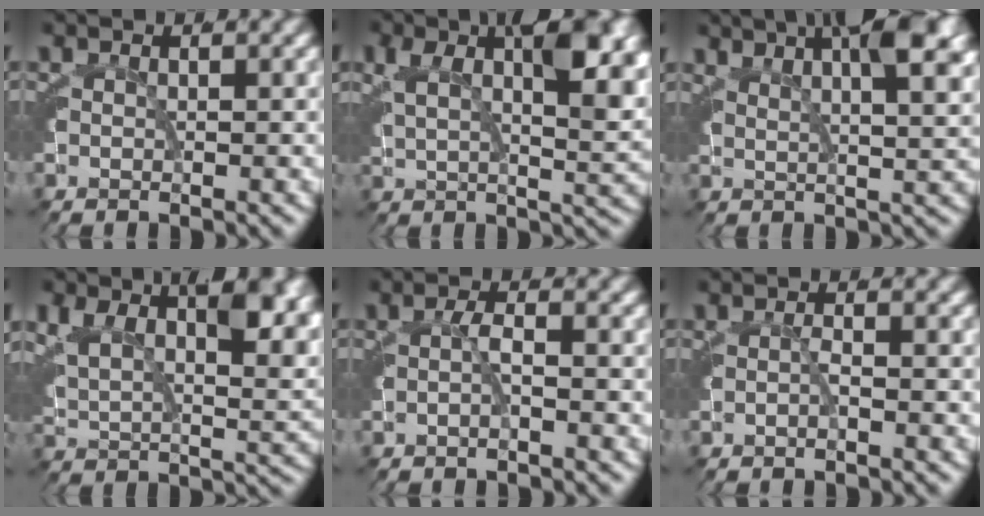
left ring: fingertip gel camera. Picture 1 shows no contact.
{"total": 7.4, "force": [2.7, 2.0, 6.6], "torque": [-0.088, 0.000, 0.046]}
{"total": 7.8, "force": [4.8, 1.9, 5.9], "torque": [-0.065, 0.019, 0.070]}
{"total": 8.0, "force": [3.3, 3.3, 6.5], "torque": [-0.099, 0.001, 0.053]}
{"total": 1.1, "force": [-0.7, -0.4, 0.8], "torque": [-0.009, 0.005, -0.014]}
{"total": 0.8, "force": [-0.8, -0.3, 0.2], "torque": [-0.005, 0.002, -0.015]}